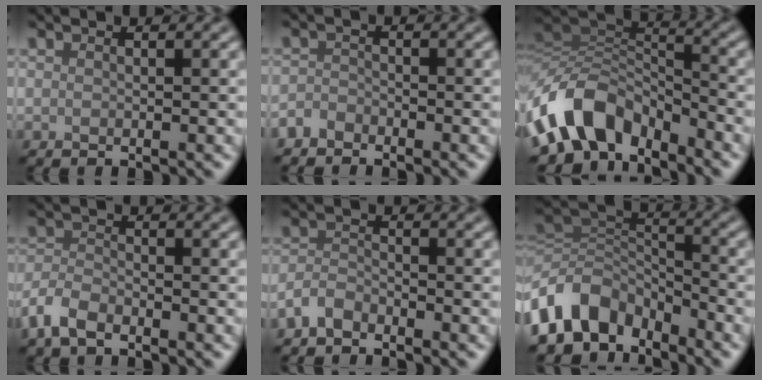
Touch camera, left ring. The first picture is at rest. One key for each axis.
{"total": 1.5, "fx": -1.3, "fy": 0.7, "fz": 0.2, "tx": -0.001, "ty": 0.002, "tz": -0.031}
{"total": 8.4, "fx": -5.4, "fy": 4.8, "fz": 4.3, "tx": -0.066, "ty": 0.000, "tz": -0.111}
{"total": 2.9, "fx": -2.3, "fy": 1.2, "fz": 1.4, "tx": -0.029, "ty": 0.000, "tz": -0.058}
{"total": 1.9, "fx": -1.6, "fy": 0.8, "fz": 0.7, "tx": -0.012, "ty": 0.005, "tz": -0.040}
{"total": 7.9, "fx": -5.1, "fy": 5.1, "fz": 3.3, "tx": -0.051, "ty": 0.000, "tz": -0.109}